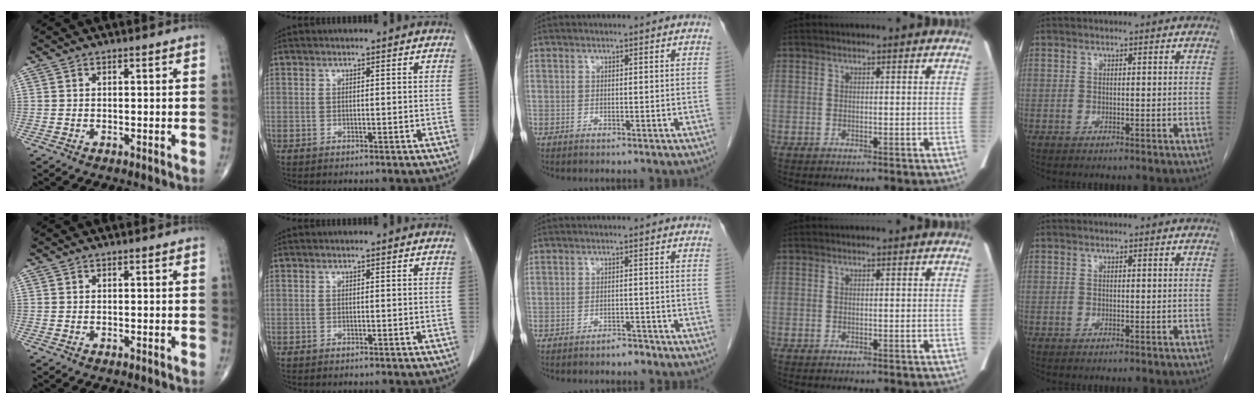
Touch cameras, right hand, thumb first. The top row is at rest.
{"middle": {"total": 1.6, "force": [-1.4, 0.5, 0.5], "torque": [-0.013, -0.001, -0.018]}}